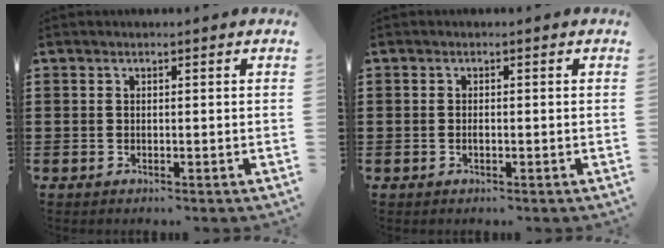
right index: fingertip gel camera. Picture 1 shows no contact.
{"total": 0.7, "force": [-0.2, 0.2, 0.6], "torque": [-0.013, -0.004, -0.002]}